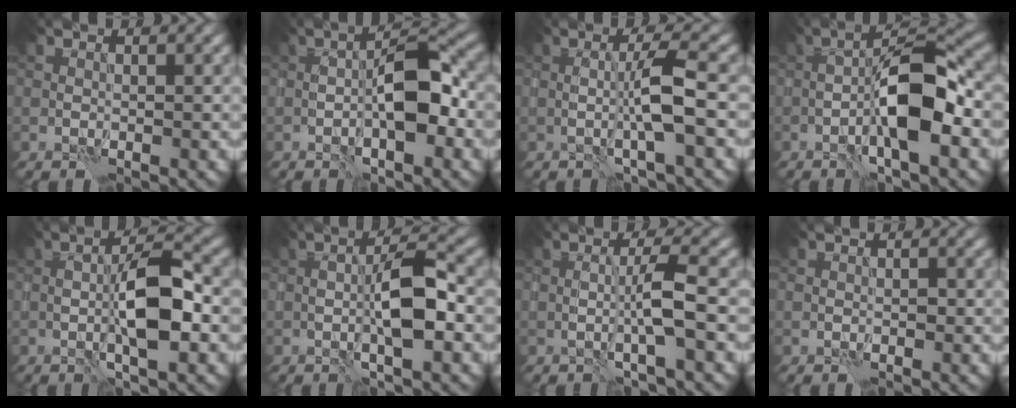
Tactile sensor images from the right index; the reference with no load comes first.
{"total": 4.5, "force": [-0.6, 1.2, 4.3], "torque": [-0.088, 0.005, -0.020]}
{"total": 2.8, "force": [0.4, -0.2, 2.8], "torque": [-0.067, -0.003, -0.006]}
{"total": 6.4, "force": [-1.6, 1.4, 6.1], "torque": [-0.118, 0.014, -0.037]}
{"total": 5.0, "force": [0.2, 0.9, 4.9], "torque": [-0.105, 0.000, -0.005]}
{"total": 3.9, "force": [0.1, 0.6, 3.9], "torque": [-0.088, 0.003, -0.007]}
{"total": 2.1, "force": [0.3, -0.3, 2.1], "torque": [-0.055, -0.003, -0.008]}
{"total": 0.5, "force": [0.1, -0.3, -0.4], "torque": [-0.013, -0.007, -0.002]}